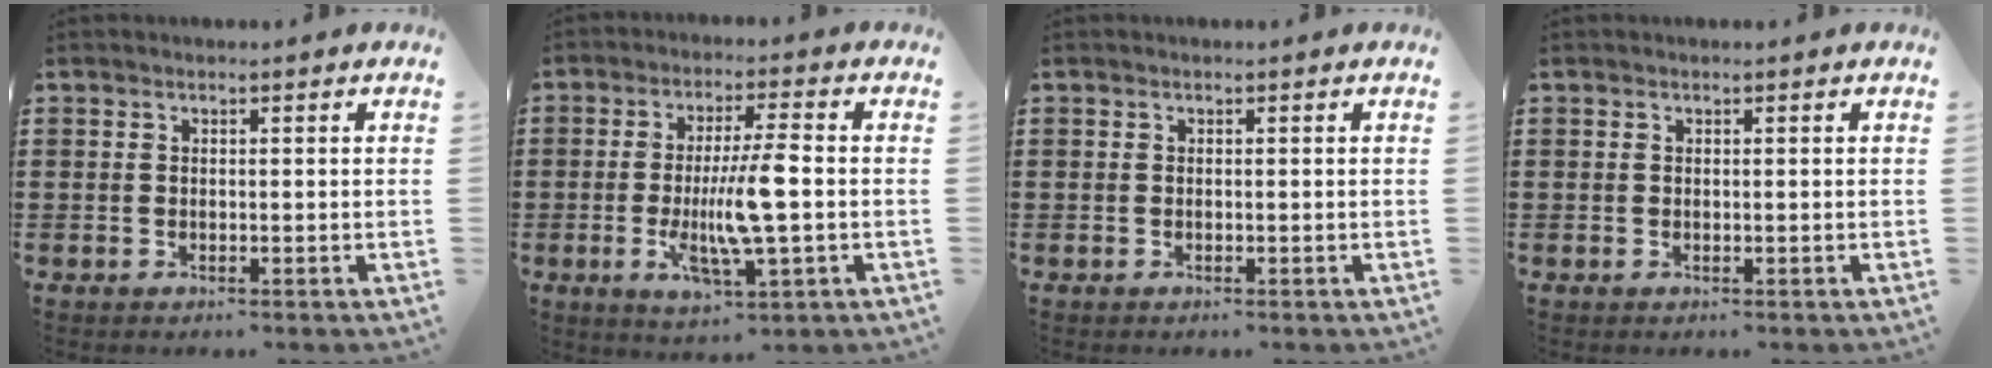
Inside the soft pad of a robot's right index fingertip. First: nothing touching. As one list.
[{"total": 9.6, "force": [-1.2, 1.8, 9.3], "torque": [-0.179, -0.006, -0.024]}, {"total": 0.0}, {"total": 0.0}]